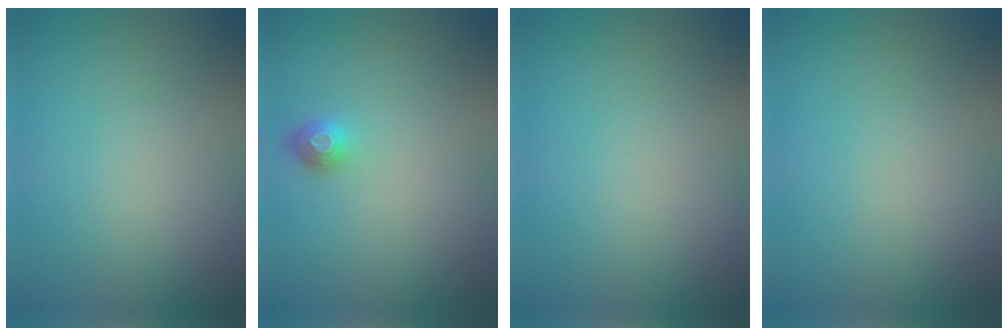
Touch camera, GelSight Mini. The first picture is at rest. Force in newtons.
{"total": 1.4, "press": 1.1, "slide": 0.9}
{"total": 0.0}
{"total": 0.0}